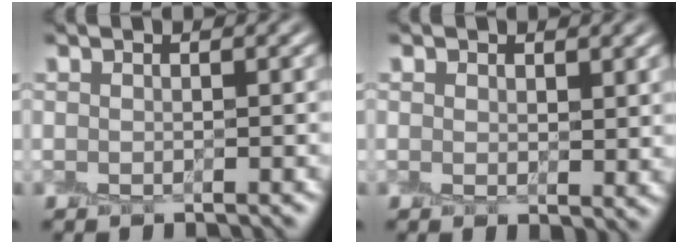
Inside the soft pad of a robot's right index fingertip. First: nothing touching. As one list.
[{"total": 1.9, "force": [0.9, 1.1, 1.2], "torque": [-0.015, -0.006, 0.021]}]